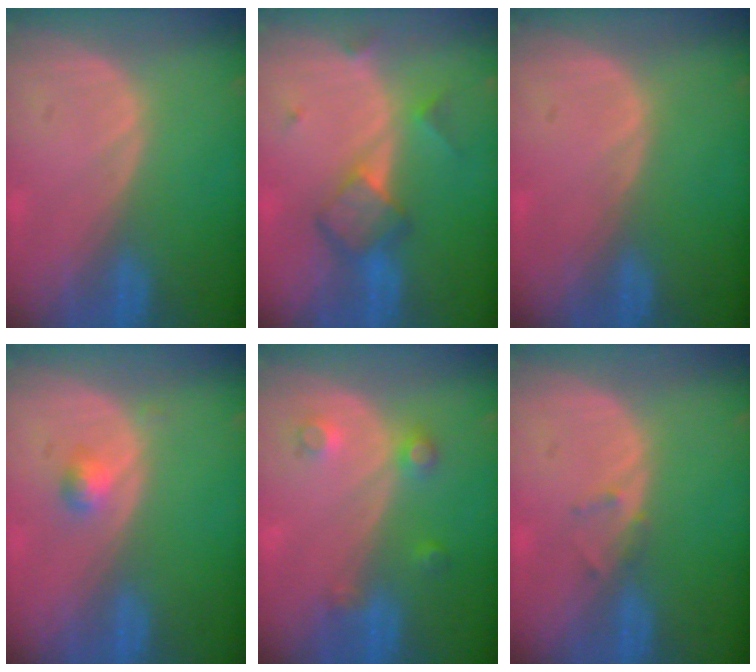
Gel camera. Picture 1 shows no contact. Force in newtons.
{"total": 5.6, "press": 5.4, "slide": 1.2}
{"total": 0.0}
{"total": 2.0, "press": 1.8, "slide": 0.8}
{"total": 3.5, "press": 3.2, "slide": 1.6}
{"total": 1.3, "press": 1.1, "slide": 0.8}